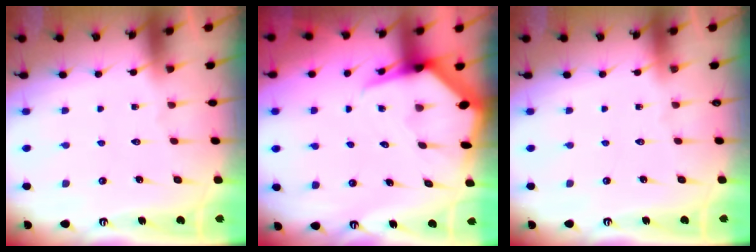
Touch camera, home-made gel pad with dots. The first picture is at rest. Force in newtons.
{"total": 6.7, "press": 6.6, "slide": 0.8}
{"total": 0.0}